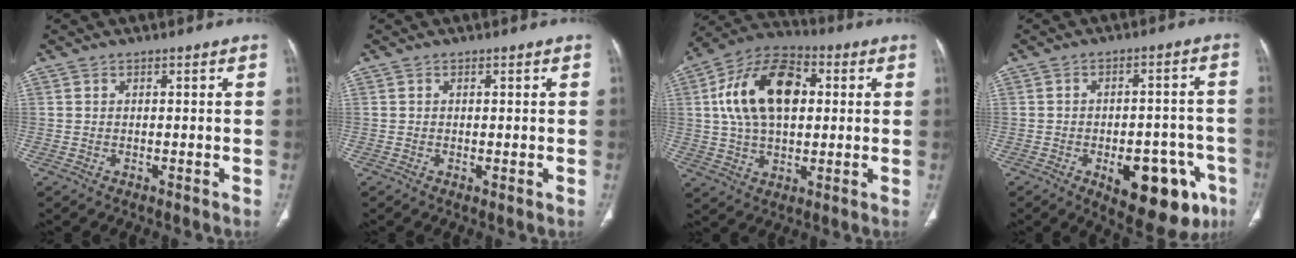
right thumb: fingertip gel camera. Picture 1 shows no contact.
{"total": 0.7, "force": [-0.1, 0.2, 0.7], "torque": [-0.016, -0.004, 0.000]}
{"total": 17.9, "force": [3.4, 10.9, 13.8], "torque": [-0.232, 0.017, 0.054]}
{"total": 17.0, "force": [-7.3, 8.1, 13.1], "torque": [-0.118, 0.031, -0.079]}